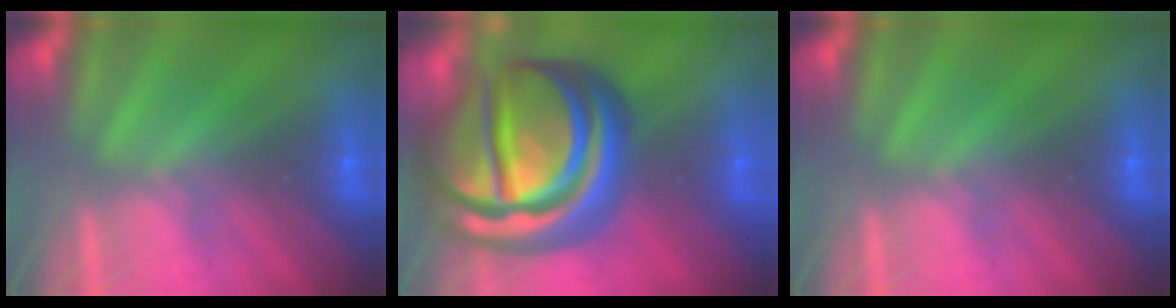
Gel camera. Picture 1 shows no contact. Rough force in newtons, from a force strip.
{"total": 7.4}
{"total": 0.0}